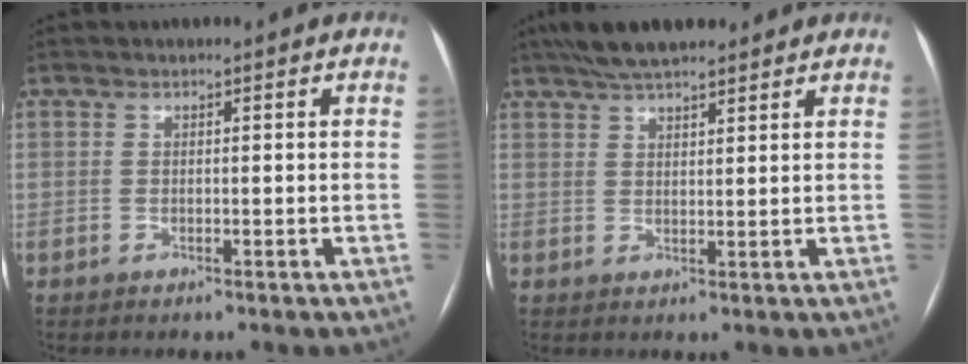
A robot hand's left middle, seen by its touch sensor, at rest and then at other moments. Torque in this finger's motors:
{"motor_torque": [0.28, -0.28, 0.10, 0.02]}